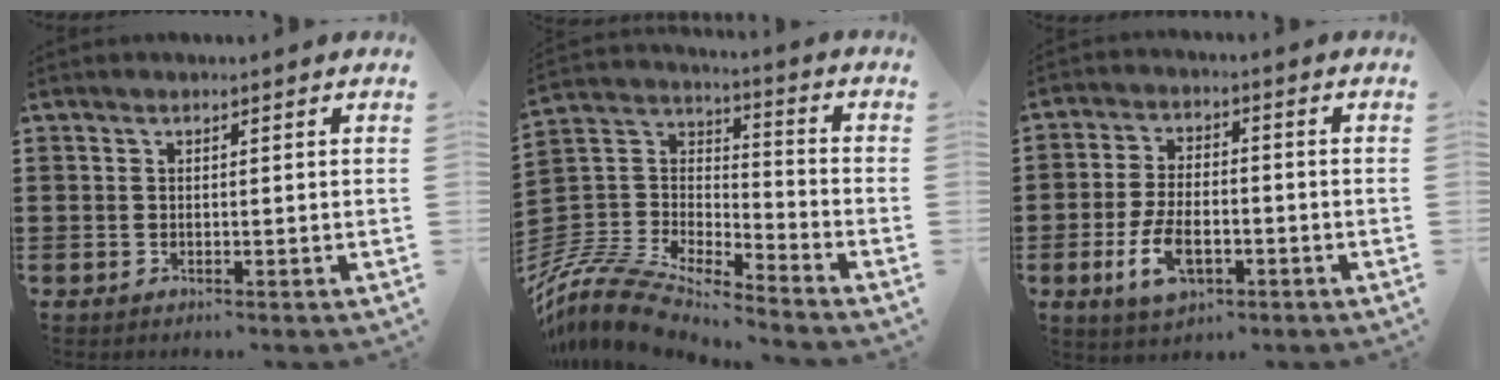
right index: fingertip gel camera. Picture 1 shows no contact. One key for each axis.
{"total": 9.3, "fx": -8.8, "fy": 1.6, "fz": 2.2, "tx": -0.078, "ty": -0.004, "tz": -0.188}
{"total": 7.1, "fx": -2.6, "fy": 3.7, "fz": 5.5, "tx": -0.132, "ty": -0.003, "tz": -0.056}